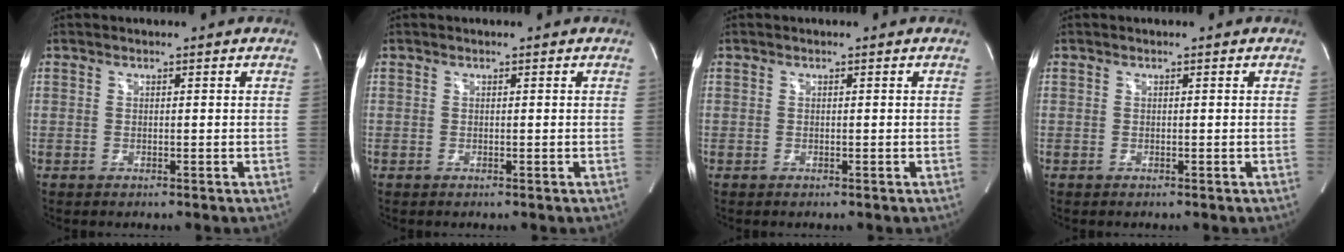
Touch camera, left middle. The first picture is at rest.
{"total": 0.0}
{"total": 0.0}
{"total": 0.0}